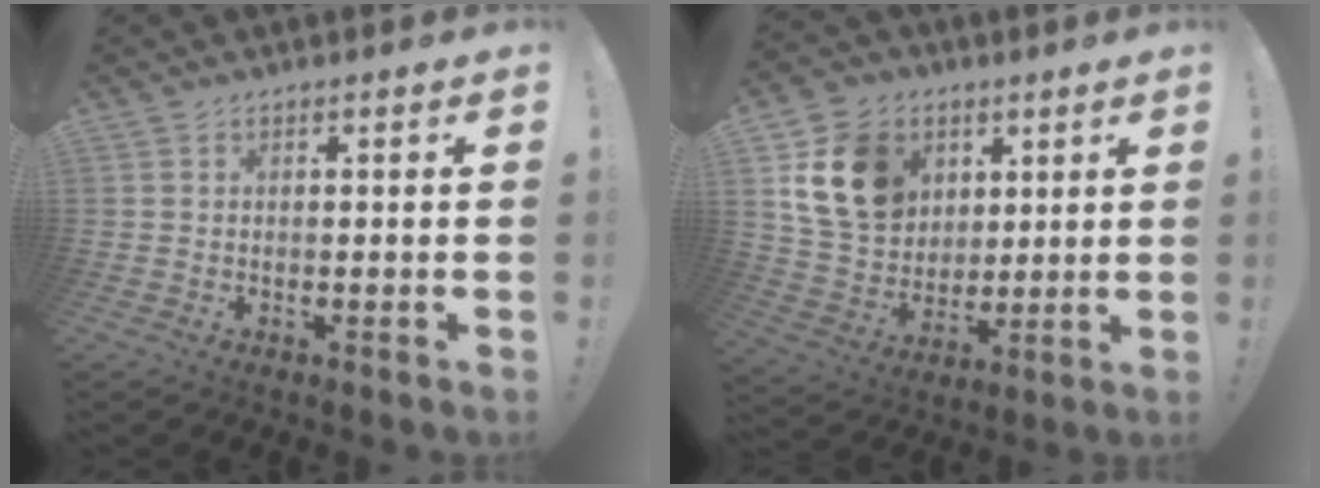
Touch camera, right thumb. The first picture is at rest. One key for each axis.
{"total": 16.7, "fx": 6.3, "fy": 13.1, "fz": 8.1, "tx": -0.137, "ty": -0.019, "tz": 0.130}